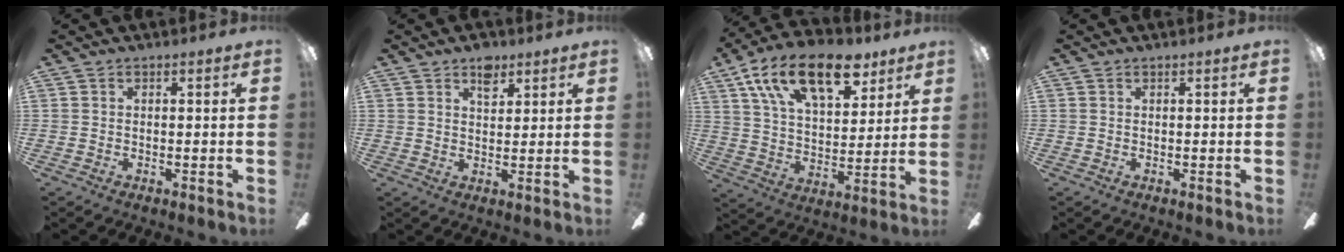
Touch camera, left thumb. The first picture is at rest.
{"total": 5.4, "force": [3.5, 3.0, 2.7], "torque": [-0.021, -0.016, 0.059]}
{"total": 21.0, "force": [12.2, 10.7, 13.3], "torque": [-0.220, -0.047, 0.212]}
{"total": 0.0}